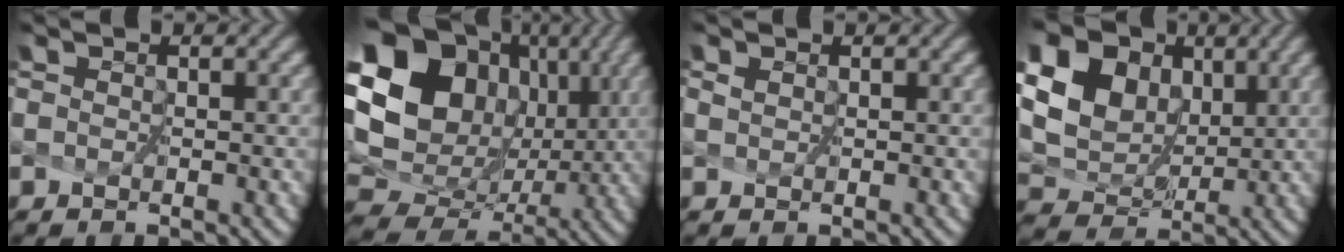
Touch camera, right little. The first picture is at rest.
{"total": 18.8, "force": [5.5, 15.2, 9.6], "torque": [-0.225, 0.024, 0.120]}
{"total": 0.8, "force": [0.5, 0.5, 0.5], "torque": [-0.015, 0.006, 0.007]}
{"total": 18.5, "force": [8.2, 14.5, 8.0], "torque": [-0.207, 0.021, 0.146]}